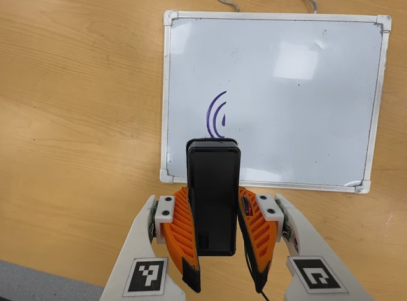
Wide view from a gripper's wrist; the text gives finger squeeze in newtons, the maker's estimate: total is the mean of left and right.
{"total": 8.9, "left": 6.6, "right": 11.3}